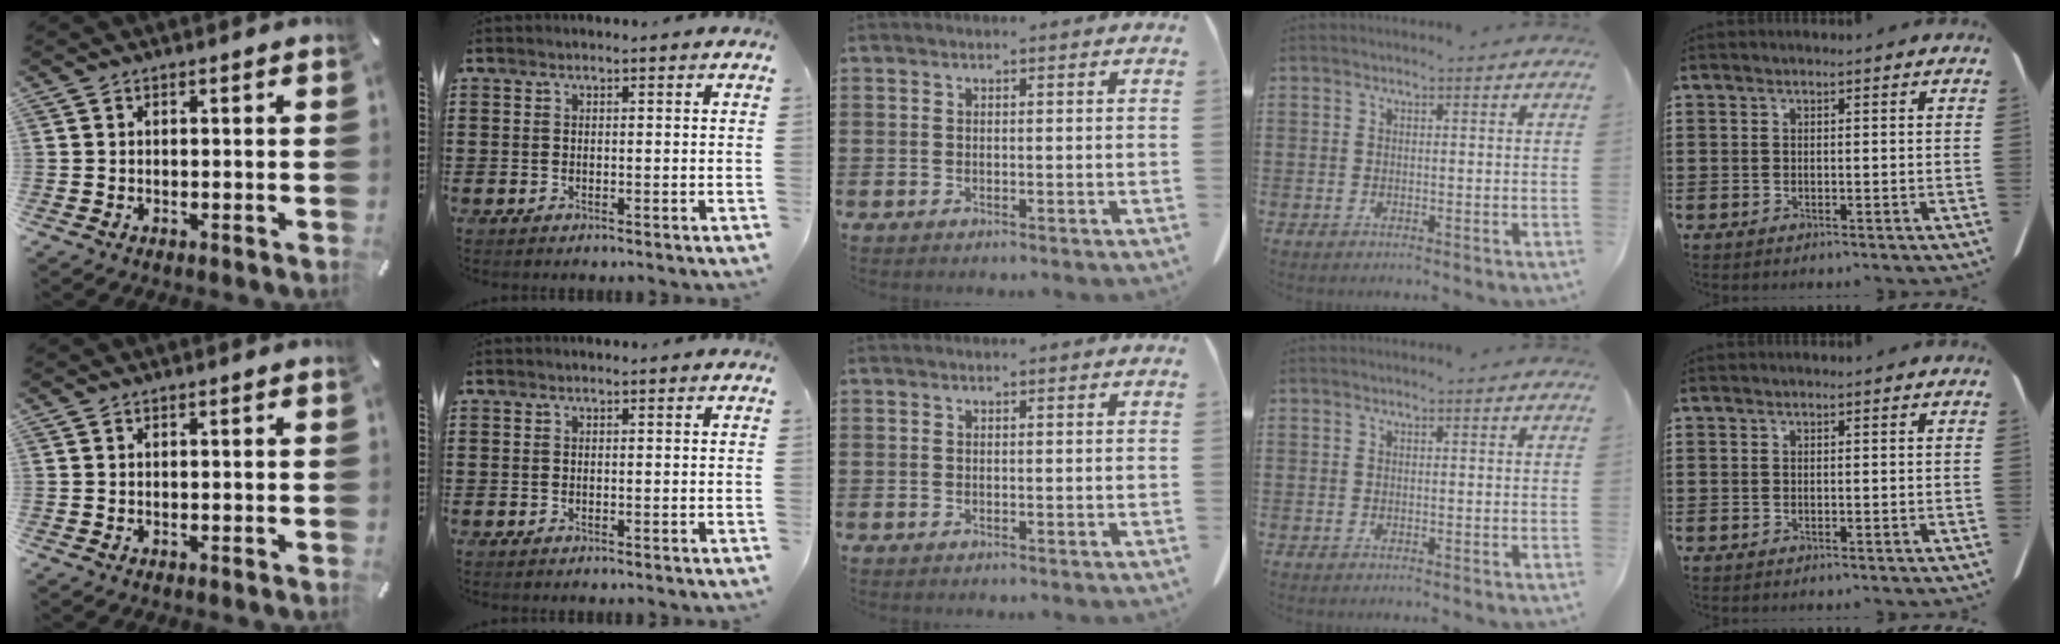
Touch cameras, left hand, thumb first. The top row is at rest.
{}